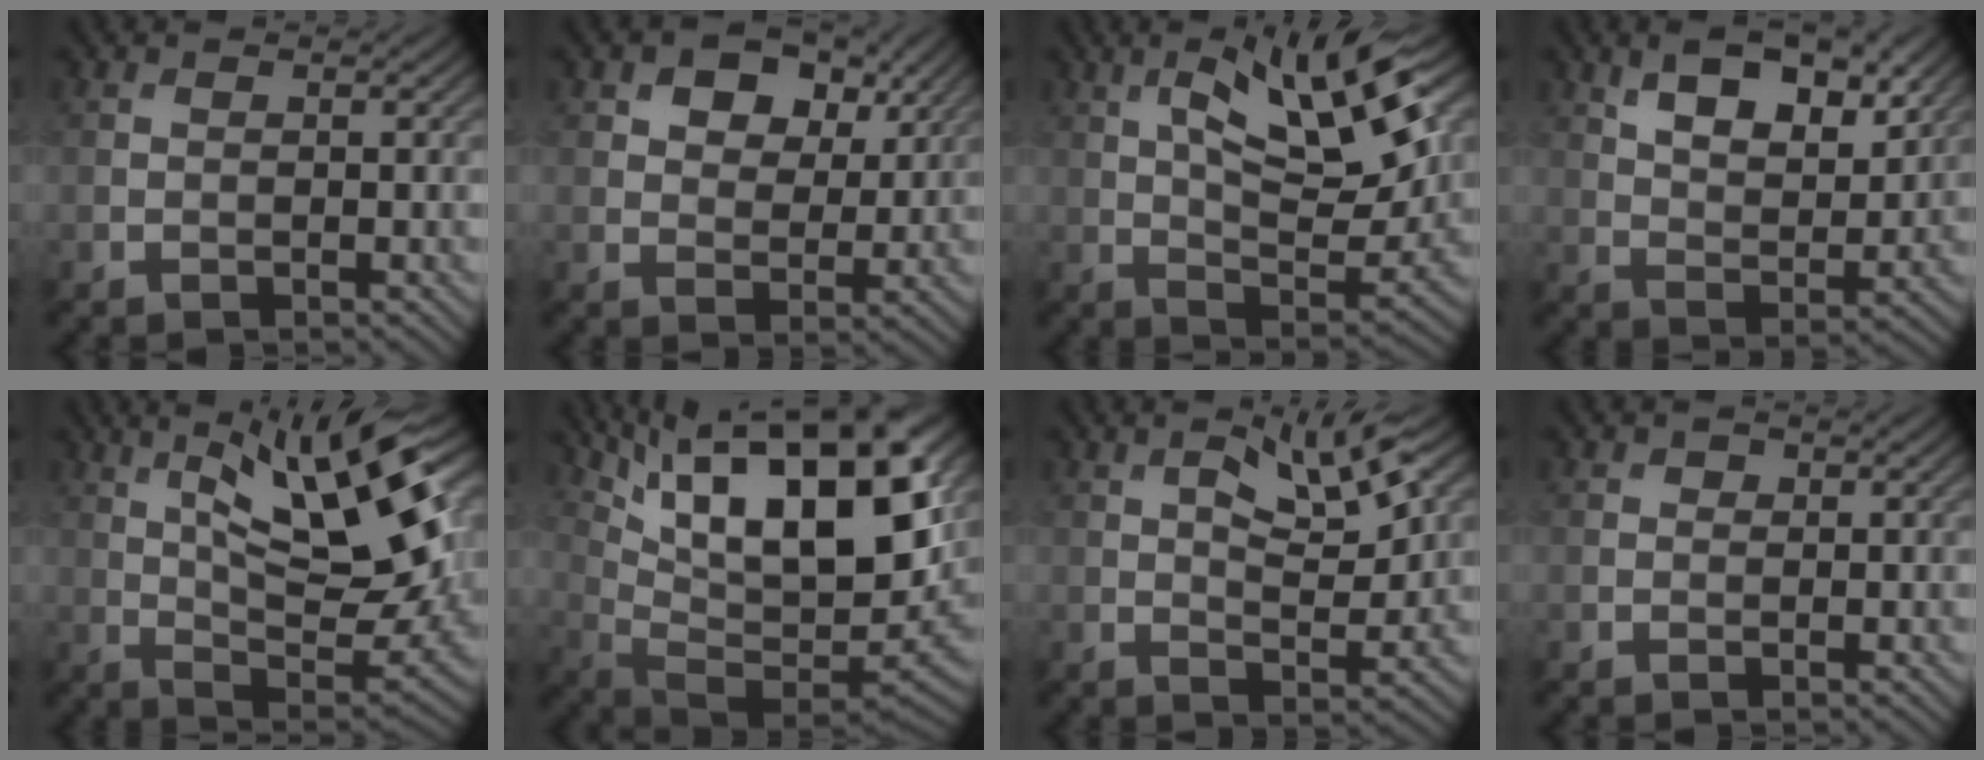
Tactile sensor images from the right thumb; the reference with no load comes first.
{"total": 7.5, "force": [4.1, 4.5, 4.3], "torque": [-0.072, -0.005, 0.065]}
{"total": 13.9, "force": [5.3, 4.8, 11.9], "torque": [-0.208, -0.001, 0.086]}
{"total": 10.0, "force": [5.5, 4.5, 7.1], "torque": [-0.115, -0.003, 0.095]}
{"total": 16.0, "force": [5.5, 5.3, 14.1], "torque": [-0.237, 0.006, 0.090]}
{"total": 20.6, "force": [10.1, 7.4, 16.4], "torque": [-0.267, 0.036, 0.161]}
{"total": 7.9, "force": [3.3, 3.0, 6.6], "torque": [-0.107, 0.003, 0.053]}
{"total": 0.7, "force": [0.3, 0.6, 0.2], "torque": [0.001, -0.005, 0.001]}